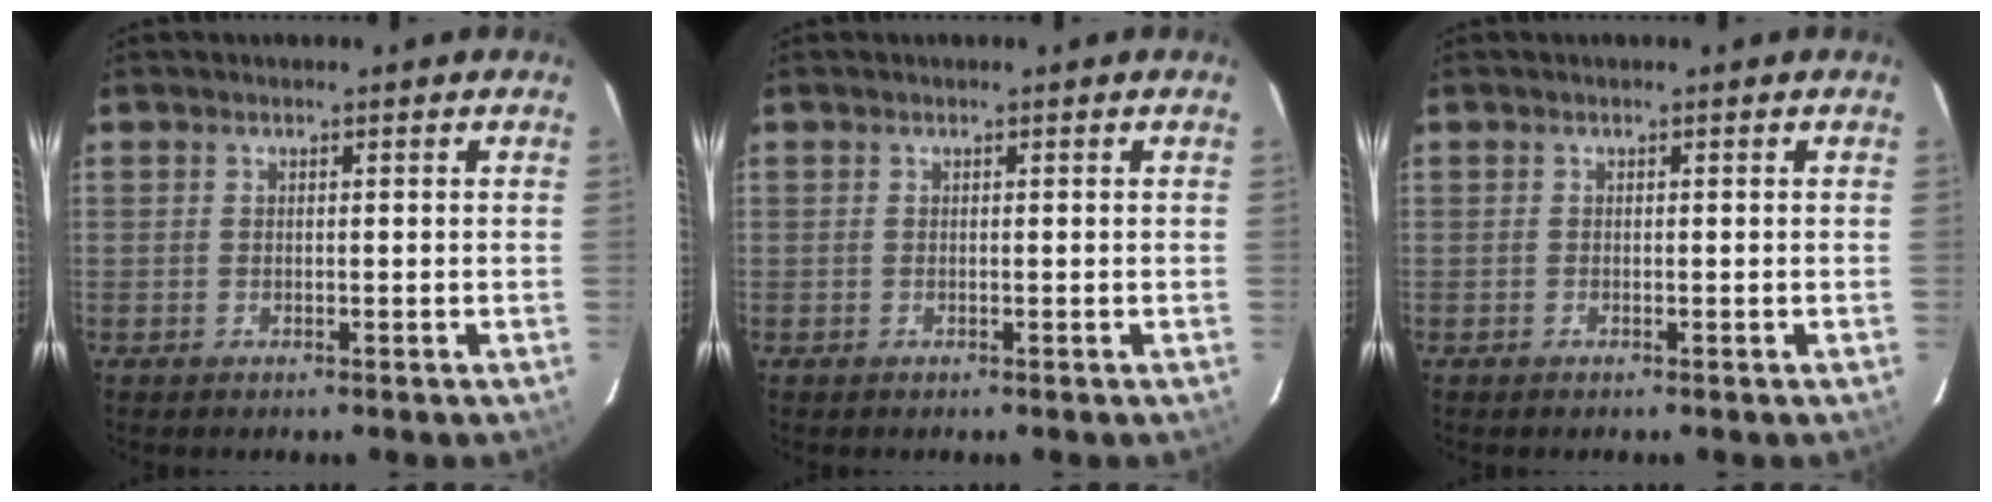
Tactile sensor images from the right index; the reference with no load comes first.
{"total": 0.0}
{"total": 0.0}